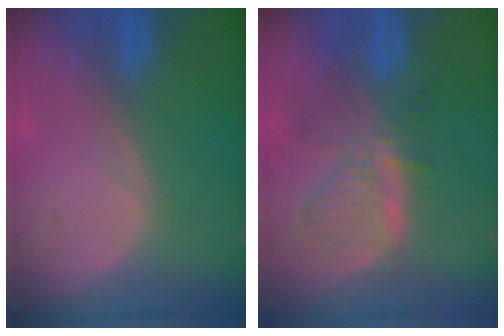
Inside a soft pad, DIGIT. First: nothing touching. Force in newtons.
{"total": 7.7, "press": 7.0, "slide": 3.3}